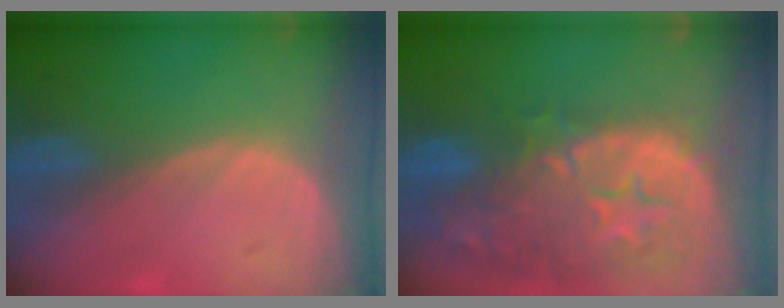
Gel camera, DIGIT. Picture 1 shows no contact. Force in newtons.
{"total": 15.2, "press": 12.0, "slide": 9.3}